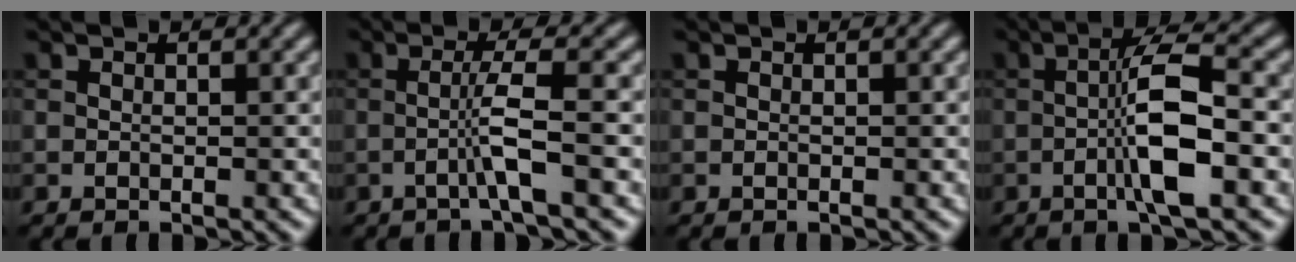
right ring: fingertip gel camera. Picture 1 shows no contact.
{"total": 3.3, "force": [-0.7, 0.2, 3.2], "torque": [-0.057, 0.006, -0.021]}
{"total": 0.0}
{"total": 6.2, "force": [-1.0, 1.1, 6.0], "torque": [-0.106, 0.013, -0.024]}